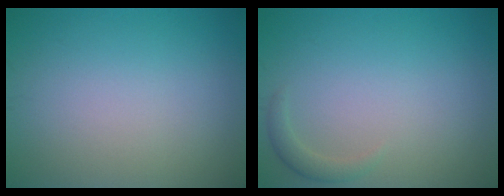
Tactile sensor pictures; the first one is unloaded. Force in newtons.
{"total": 1.2, "press": 1.2, "slide": 0.2}